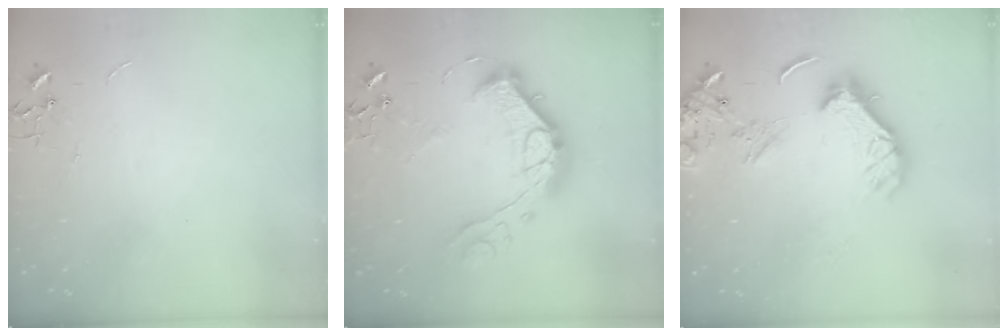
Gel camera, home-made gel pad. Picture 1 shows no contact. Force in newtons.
{"total": 20.0, "press": 19.9, "slide": 1.5}
{"total": 15.8, "press": 15.6, "slide": 2.3}